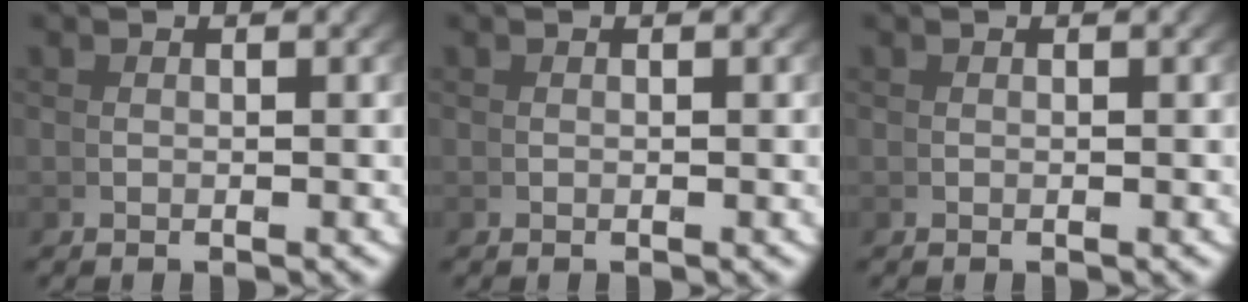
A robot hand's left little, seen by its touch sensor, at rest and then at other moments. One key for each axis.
{"total": 0.0}
{"total": 0.0}